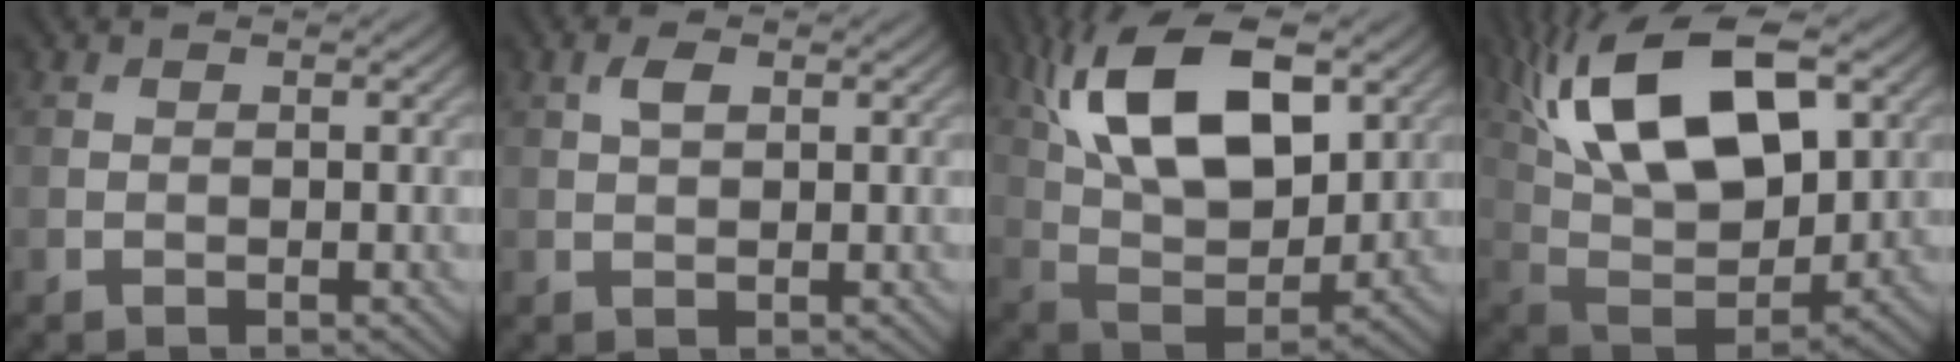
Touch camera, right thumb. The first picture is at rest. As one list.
[{"total": 1.8, "force": [0.7, 0.9, 1.4], "torque": [-0.031, 0.003, 0.013]}, {"total": 15.7, "force": [6.4, 7.8, 12.1], "torque": [-0.244, 0.009, 0.117]}, {"total": 17.3, "force": [7.3, 8.4, 13.3], "torque": [-0.262, 0.018, 0.123]}]